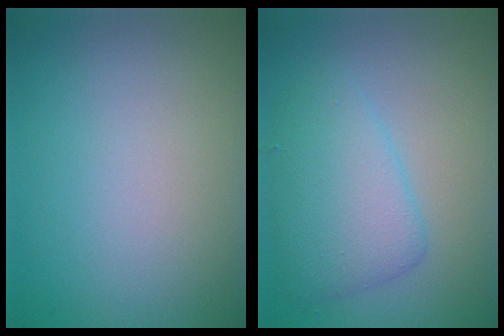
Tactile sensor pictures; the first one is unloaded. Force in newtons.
{"total": 4.2, "press": 4.2, "slide": 0.3}